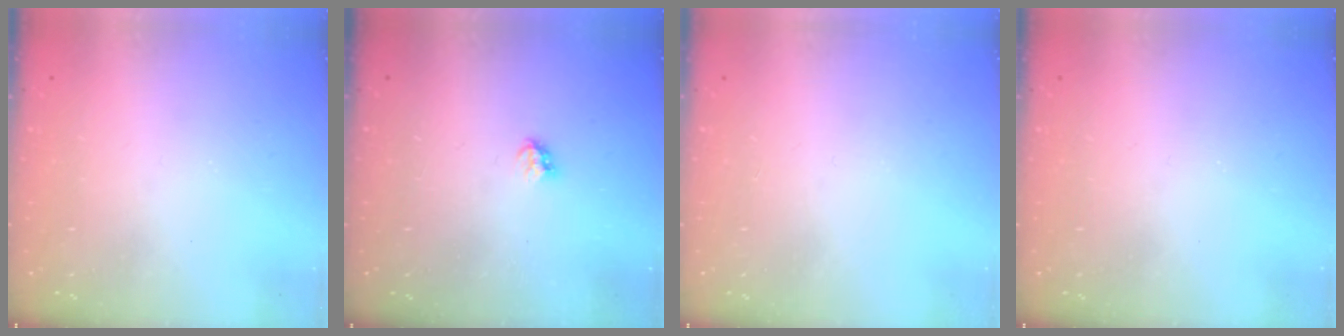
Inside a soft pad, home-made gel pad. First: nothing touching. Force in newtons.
{"total": 2.8, "press": 2.8, "slide": 0.5}
{"total": 0.0}
{"total": 0.0}